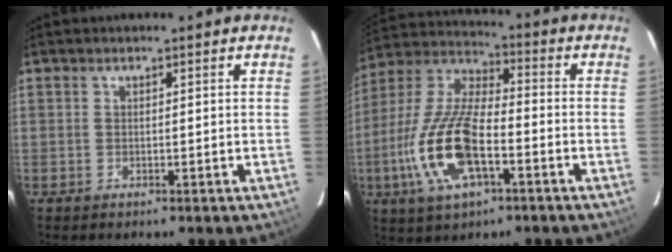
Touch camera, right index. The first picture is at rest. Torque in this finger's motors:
{"motor_torque": [1.94, -0.20, 1.05, 0.21]}